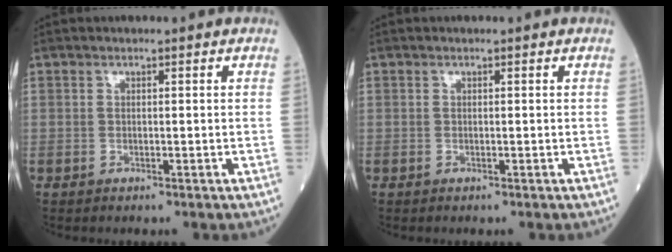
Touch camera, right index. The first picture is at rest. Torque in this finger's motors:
{"motor_torque": [0.00, 0.00, 0.00, 0.00]}